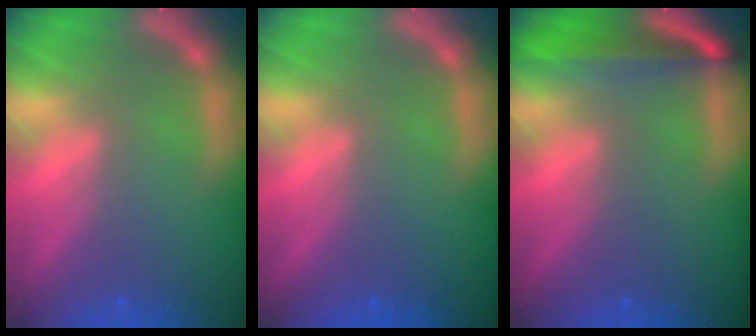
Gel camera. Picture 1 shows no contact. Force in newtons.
{"total": 0.0}
{"total": 5.5}